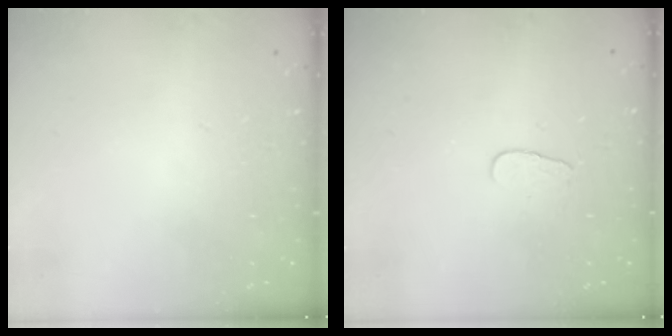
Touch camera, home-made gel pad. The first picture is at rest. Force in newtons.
{"total": 4.4, "press": 4.4, "slide": 0.3}